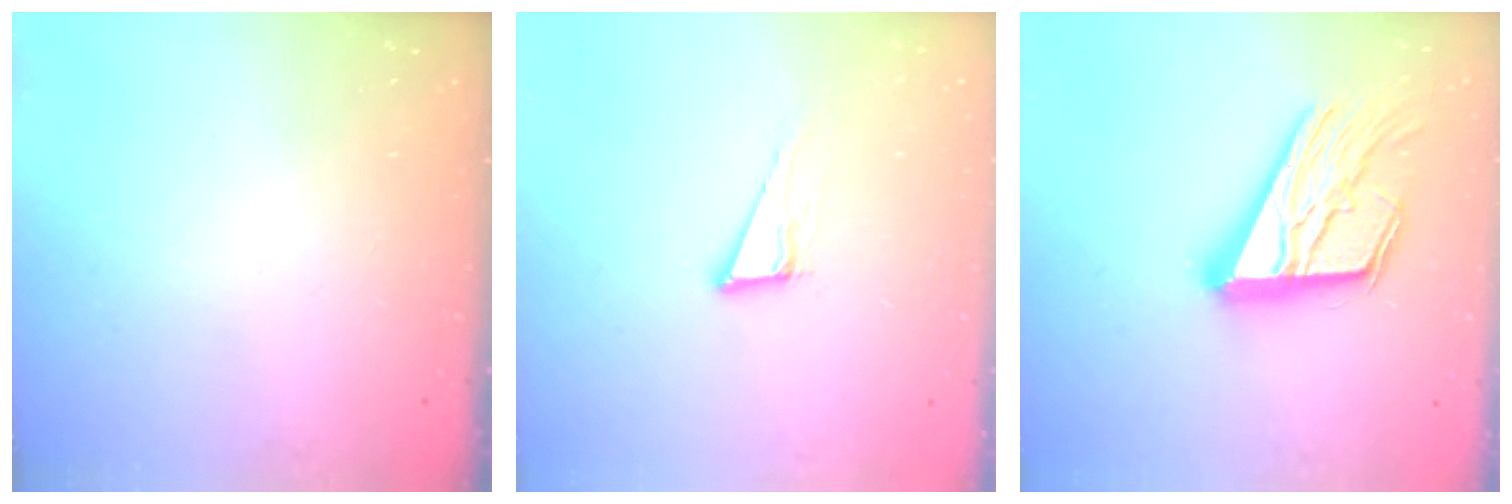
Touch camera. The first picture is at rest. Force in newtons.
{"total": 8.3, "press": 7.6, "slide": 3.4}
{"total": 20.9, "press": 20.8, "slide": 2.2}